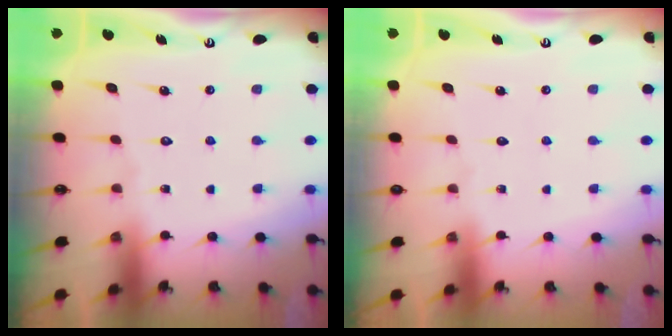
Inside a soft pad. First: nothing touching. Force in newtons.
{"total": 0.0}